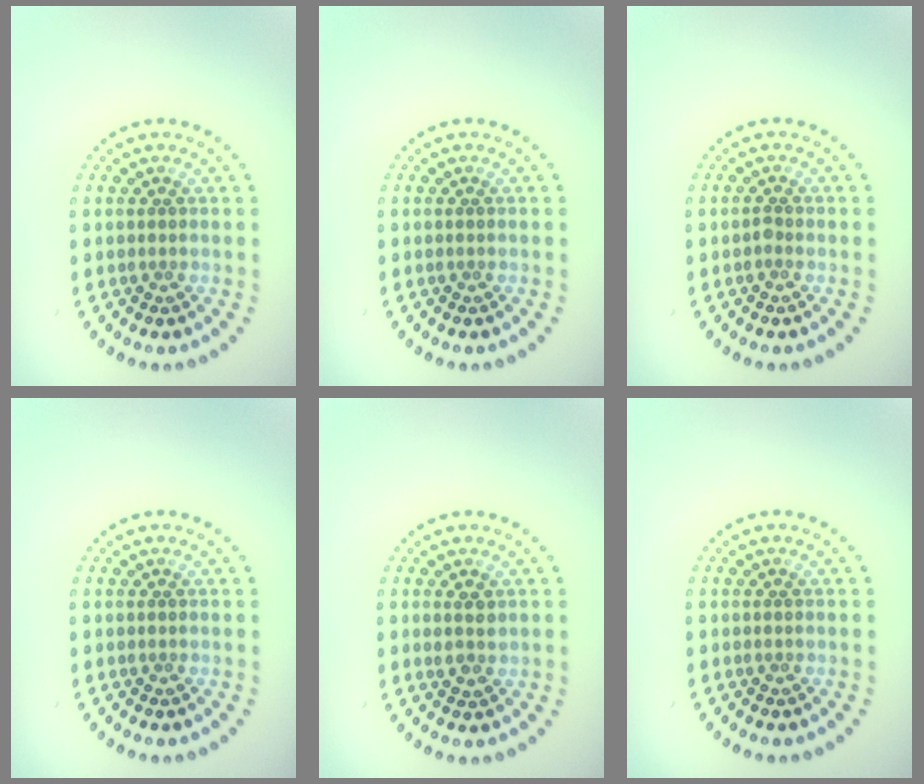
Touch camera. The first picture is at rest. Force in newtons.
{"total": 0.0}
{"total": 0.6, "press": 0.5, "slide": 0.4}
{"total": 0.0}
{"total": 1.6, "press": 1.6, "slide": 0.4}
{"total": 0.0}